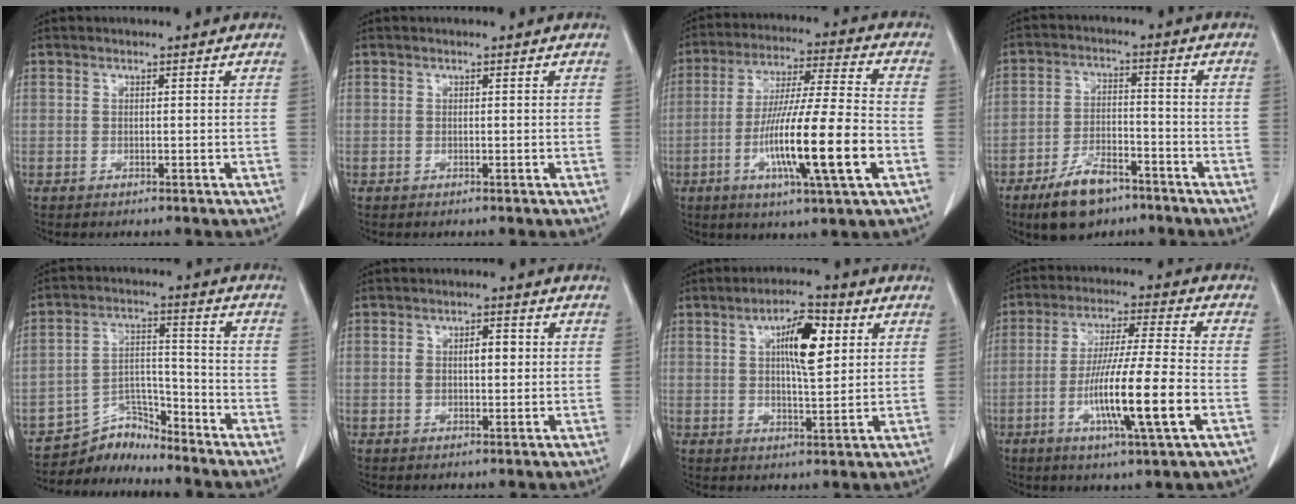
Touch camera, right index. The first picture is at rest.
{"total": 0.0}
{"total": 16.6, "force": [-5.0, 0.4, 15.9], "torque": [-0.288, -0.013, -0.086]}
{"total": 8.9, "force": [-6.2, 3.8, 5.2], "torque": [-0.103, -0.002, -0.106]}
{"total": 6.0, "force": [-5.8, 1.0, -1.1], "torque": [0.026, 0.031, -0.101]}
{"total": 4.3, "force": [0.6, 2.0, 3.8], "torque": [-0.066, 0.010, 0.014]}
{"total": 8.8, "force": [2.7, 2.5, 8.0], "torque": [-0.133, 0.010, 0.046]}
{"total": 13.9, "force": [-4.0, 0.0, 13.3], "torque": [-0.246, -0.013, -0.075]}